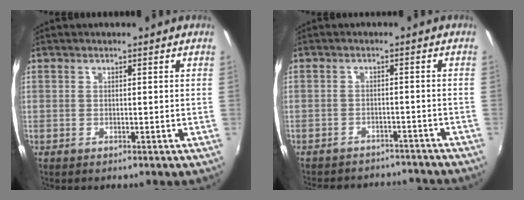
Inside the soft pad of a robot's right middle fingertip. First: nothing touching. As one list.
[{"total": 13.2, "force": [-11.6, 4.8, 4.1], "torque": [-0.097, 0.017, -0.152]}]